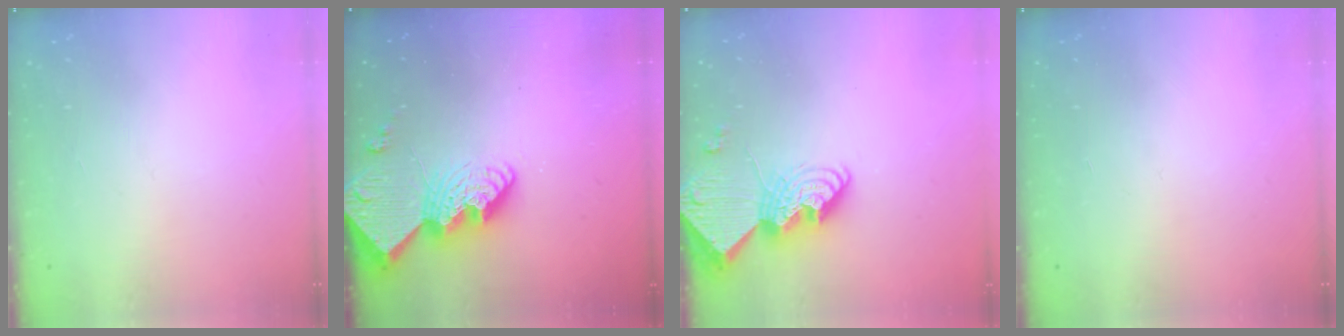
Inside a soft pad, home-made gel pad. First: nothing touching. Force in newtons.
{"total": 13.1, "press": 13.0, "slide": 0.8}
{"total": 10.2, "press": 10.1, "slide": 0.7}
{"total": 0.0}